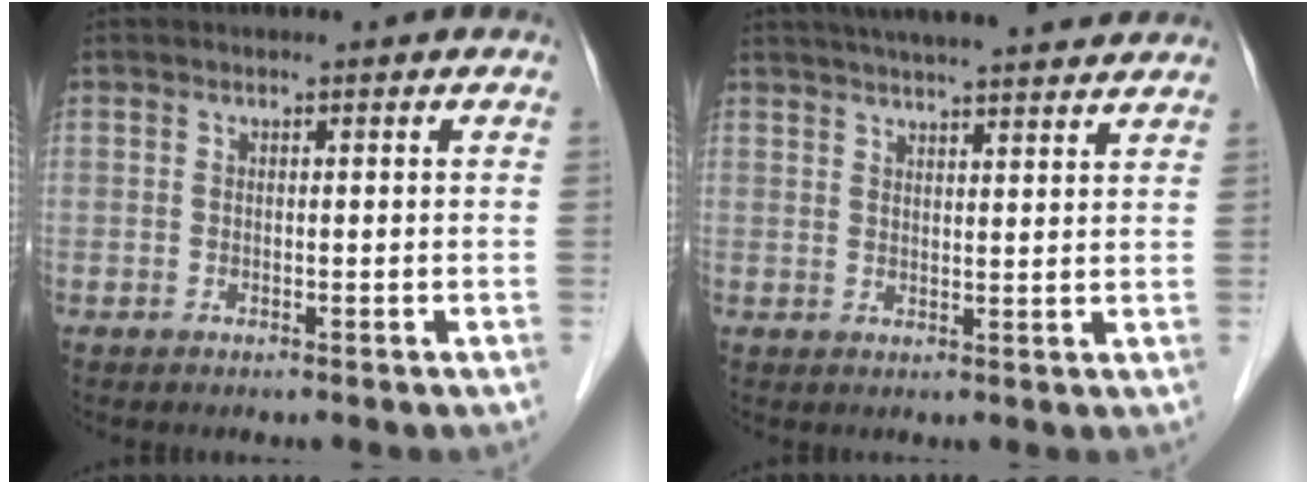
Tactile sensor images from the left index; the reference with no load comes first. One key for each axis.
{"total": 15.3, "fx": 13.6, "fy": 1.4, "fz": 6.8, "tx": -0.107, "ty": 0.033, "tz": 0.183}